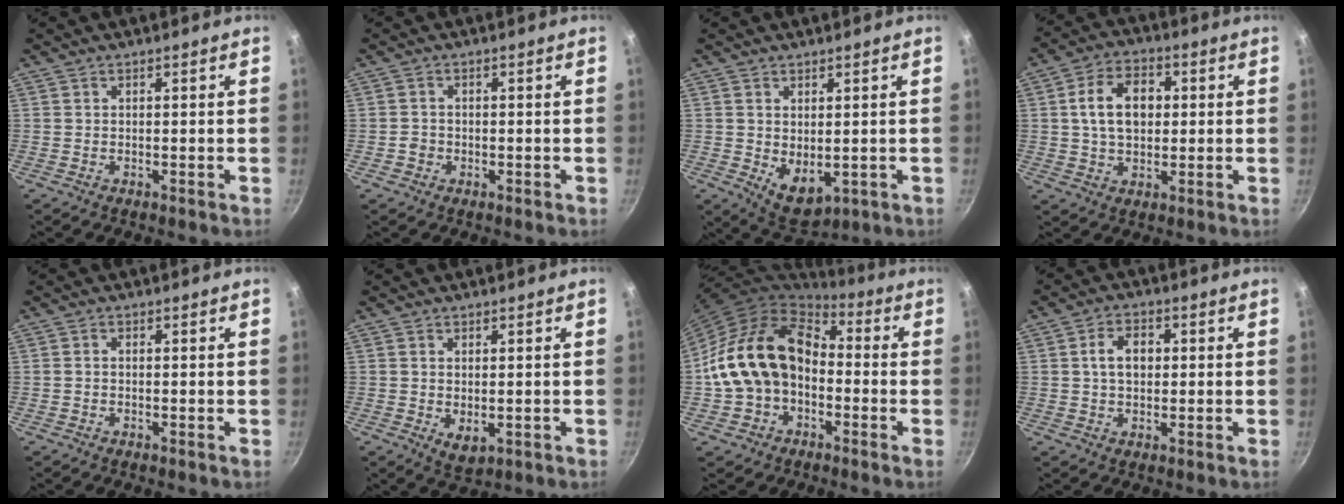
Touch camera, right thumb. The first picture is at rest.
{"total": 1.9, "force": [-0.6, 1.7, 0.6], "torque": [-0.004, 0.008, -0.009]}
{"total": 6.5, "force": [0.2, 4.1, 5.1], "torque": [-0.067, -0.022, 0.019]}
{"total": 10.6, "force": [1.5, 7.3, 7.6], "torque": [-0.108, 0.014, 0.018]}
{"total": 0.8, "force": [-0.2, 0.6, 0.5], "torque": [-0.010, 0.005, -0.003]}
{"total": 3.9, "force": [-0.2, 2.4, 3.1], "torque": [-0.048, -0.014, 0.002]}
{"total": 17.0, "force": [-1.7, 12.8, 11.2], "torque": [-0.175, 0.054, -0.037]}
{"total": 5.9, "force": [0.7, 4.1, 4.2], "torque": [-0.054, 0.009, 0.008]}